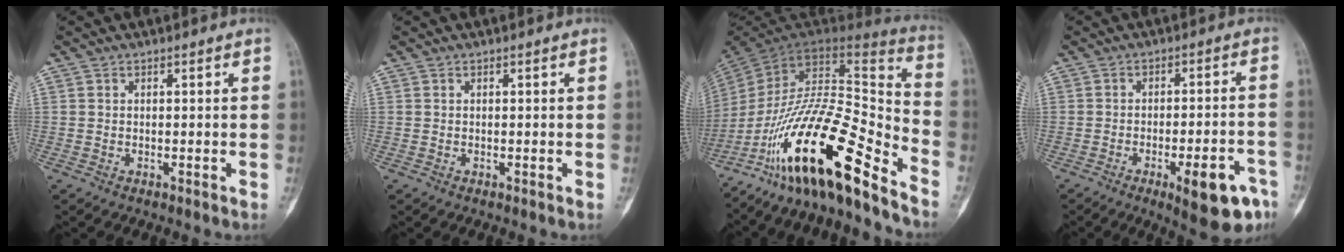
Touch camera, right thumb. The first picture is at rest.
{"total": 0.0}
{"total": 26.0, "force": [-17.1, 6.2, 18.6], "torque": [-0.317, 0.085, -0.293]}
{"total": 12.2, "force": [-6.2, 3.7, 9.9], "torque": [-0.116, 0.028, -0.075]}